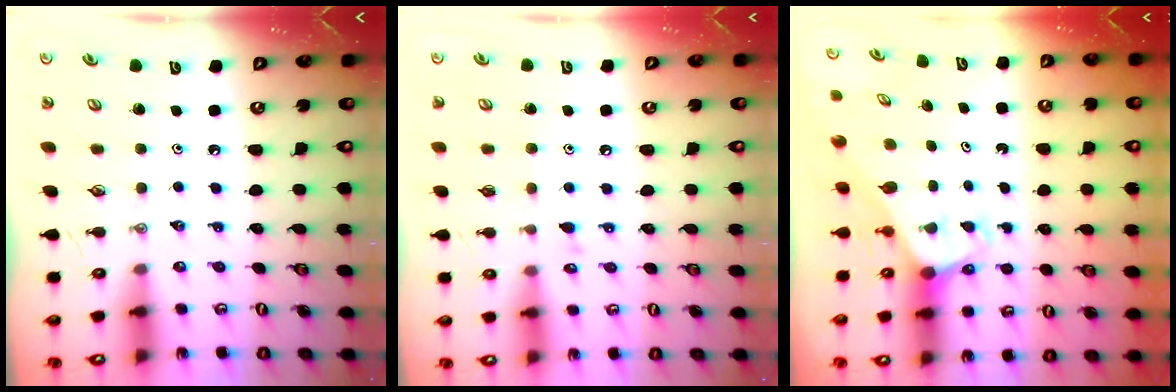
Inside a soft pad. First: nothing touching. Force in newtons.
{"total": 5.6, "press": 5.5, "slide": 0.5}
{"total": 2.1, "press": 2.1, "slide": 0.2}